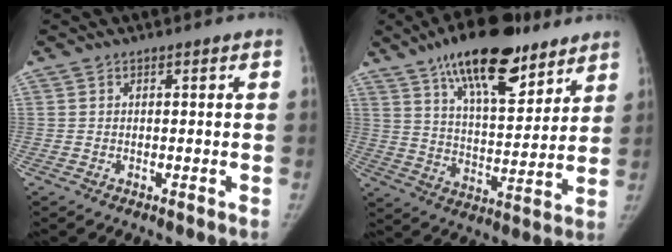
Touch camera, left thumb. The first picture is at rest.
{"total": 20.3, "force": [13.2, 7.9, 13.2], "torque": [-0.180, -0.054, 0.218]}